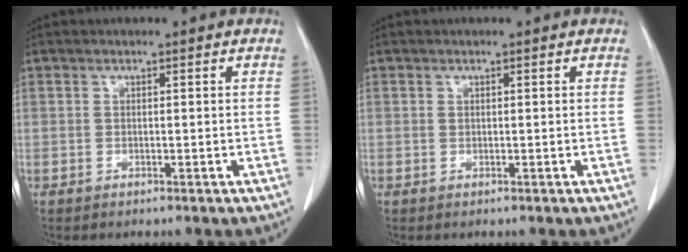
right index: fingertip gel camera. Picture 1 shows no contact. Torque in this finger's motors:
{"motor_torque": [0.00, 0.03, 0.00, -0.01]}